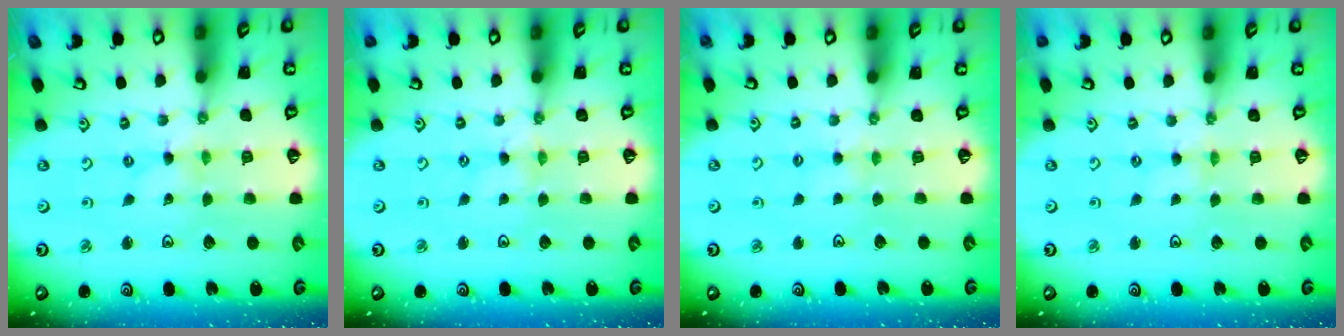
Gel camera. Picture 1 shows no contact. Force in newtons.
{"total": 0.0}
{"total": 2.8, "press": 2.8, "slide": 0.4}
{"total": 0.0}